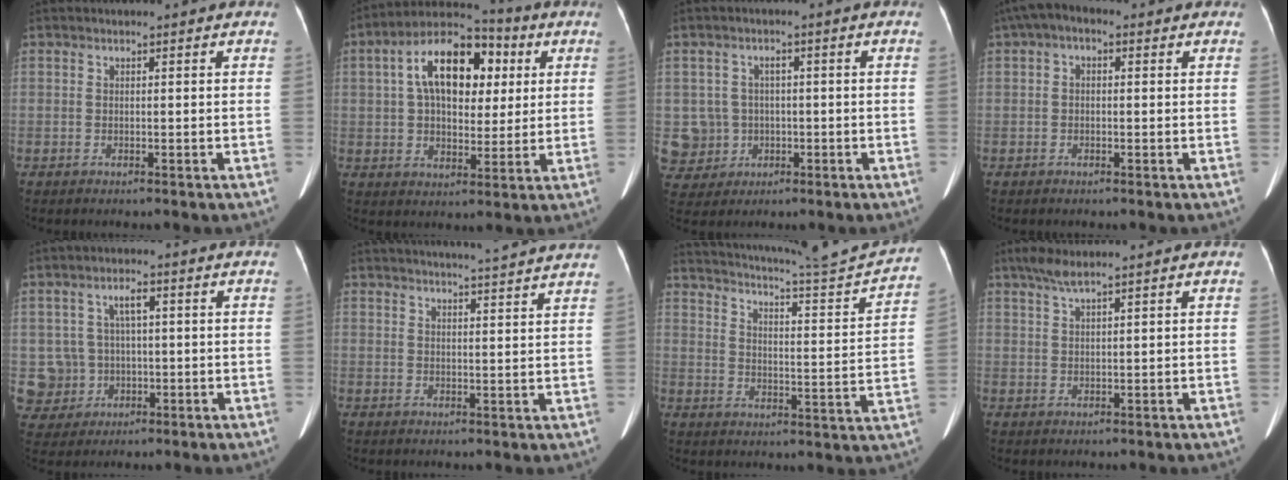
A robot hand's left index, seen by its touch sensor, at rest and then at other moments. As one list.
[{"total": 14.1, "force": [3.8, 7.6, 11.2], "torque": [-0.200, 0.042, 0.059]}, {"total": 6.5, "force": [-0.6, 6.4, 0.4], "torque": [-0.018, 0.015, 0.001]}, {"total": 3.9, "force": [1.3, 2.2, 3.0], "torque": [-0.054, 0.025, 0.015]}, {"total": 7.1, "force": [-0.3, 6.9, 1.8], "torque": [-0.047, 0.016, 0.009]}, {"total": 12.0, "force": [11.2, -1.1, 4.1], "torque": [-0.061, -0.011, 0.127]}, {"total": 20.4, "force": [19.2, -0.8, 6.7], "torque": [-0.118, -0.062, 0.249]}, {"total": 2.7, "force": [2.1, -0.2, 1.7], "torque": [-0.046, 0.012, 0.048]}]